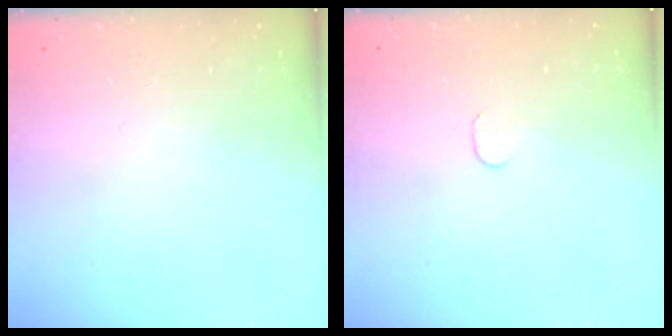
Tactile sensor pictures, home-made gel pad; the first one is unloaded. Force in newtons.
{"total": 3.1, "press": 3.1, "slide": 0.3}